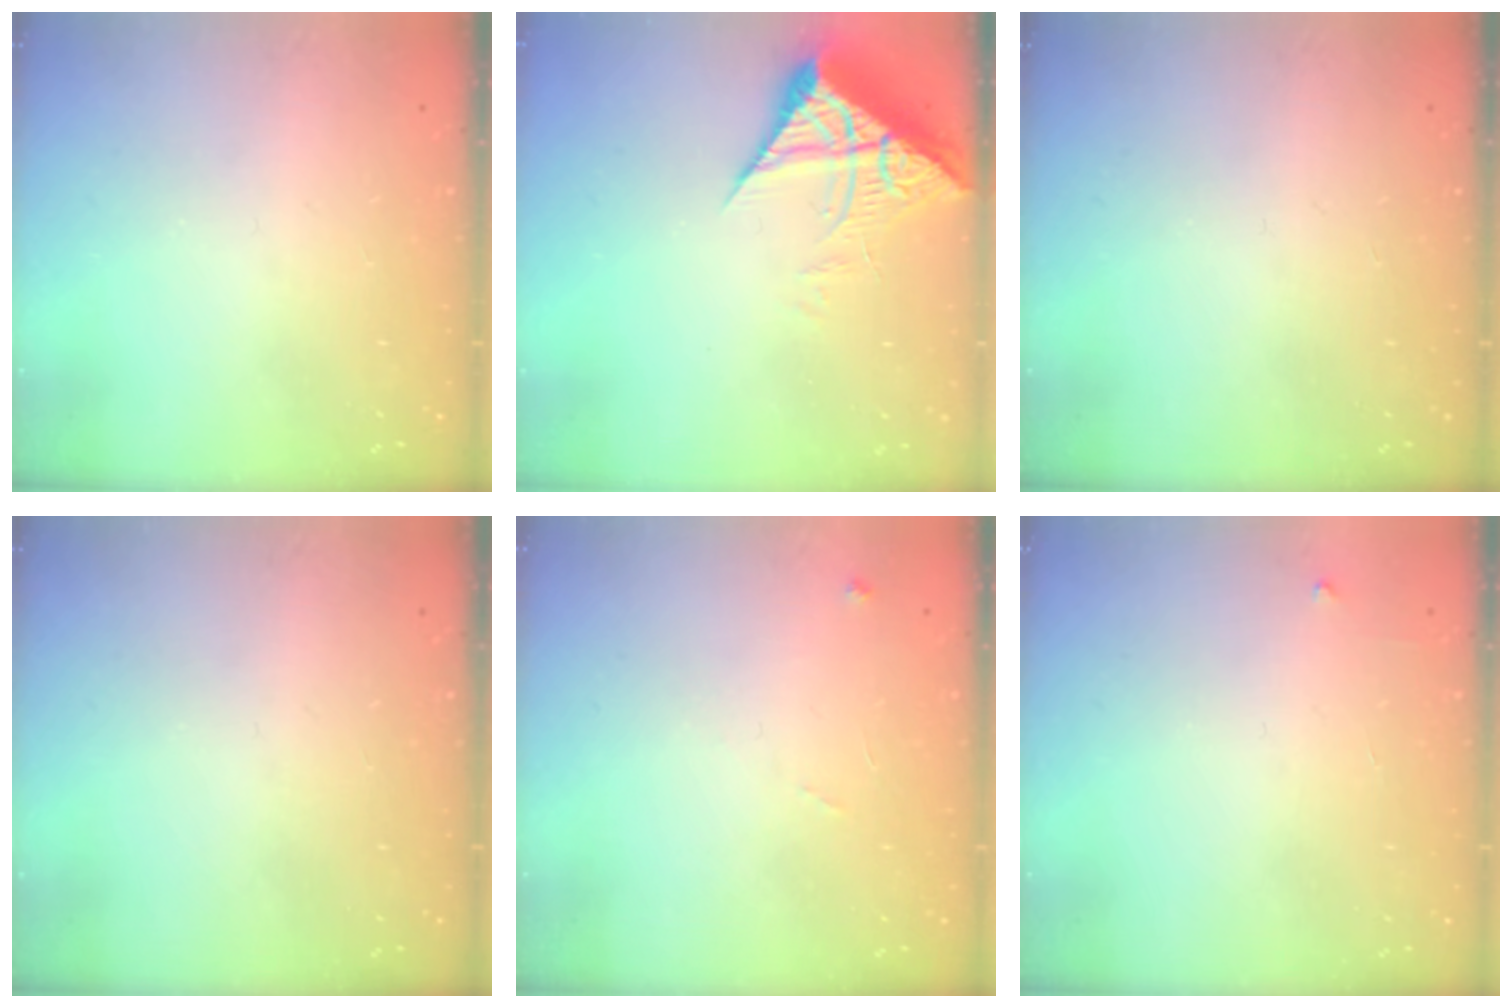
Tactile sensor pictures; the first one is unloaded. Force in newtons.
{"total": 7.2, "press": 7.1, "slide": 0.9}
{"total": 0.0}
{"total": 0.0}
{"total": 6.2, "press": 6.2, "slide": 0.8}
{"total": 2.3, "press": 2.3, "slide": 0.3}